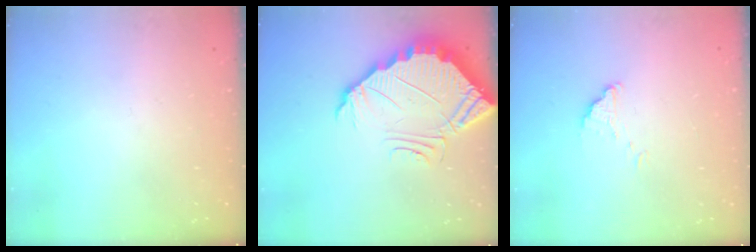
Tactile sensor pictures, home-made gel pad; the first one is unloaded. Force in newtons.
{"total": 5.7, "press": 5.7, "slide": 0.3}
{"total": 1.5, "press": 1.5, "slide": 0.1}